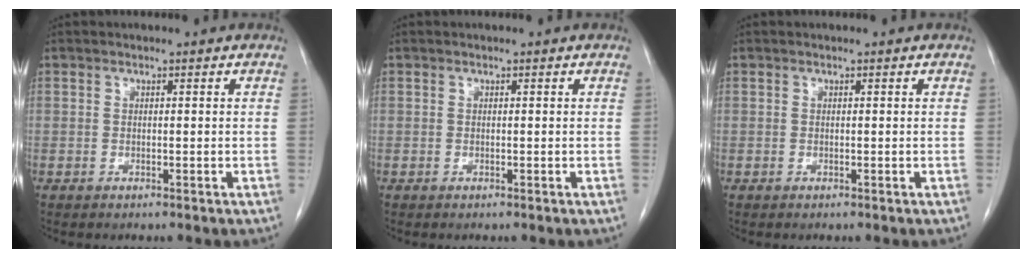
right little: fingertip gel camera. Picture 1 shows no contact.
{"total": 0.0}
{"total": 0.0}